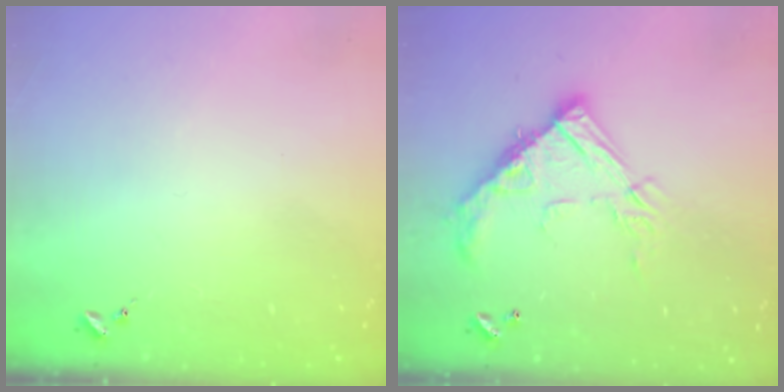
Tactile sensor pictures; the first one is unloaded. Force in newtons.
{"total": 17.2, "press": 17.2, "slide": 1.2}